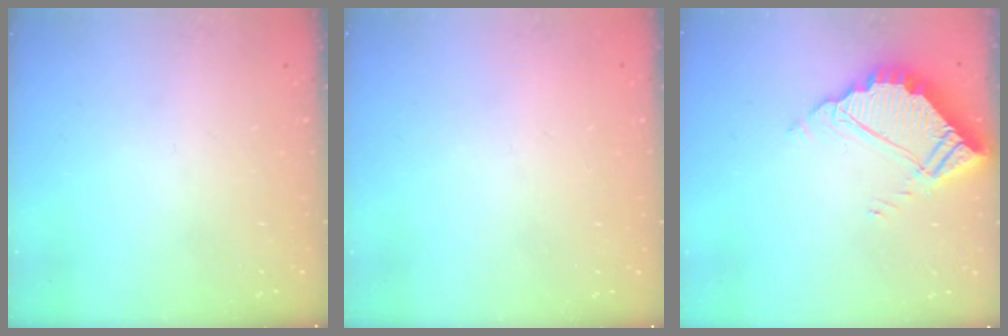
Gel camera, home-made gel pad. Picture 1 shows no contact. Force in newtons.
{"total": 2.1, "press": 2.1, "slide": 0.1}
{"total": 7.2, "press": 7.1, "slide": 0.4}